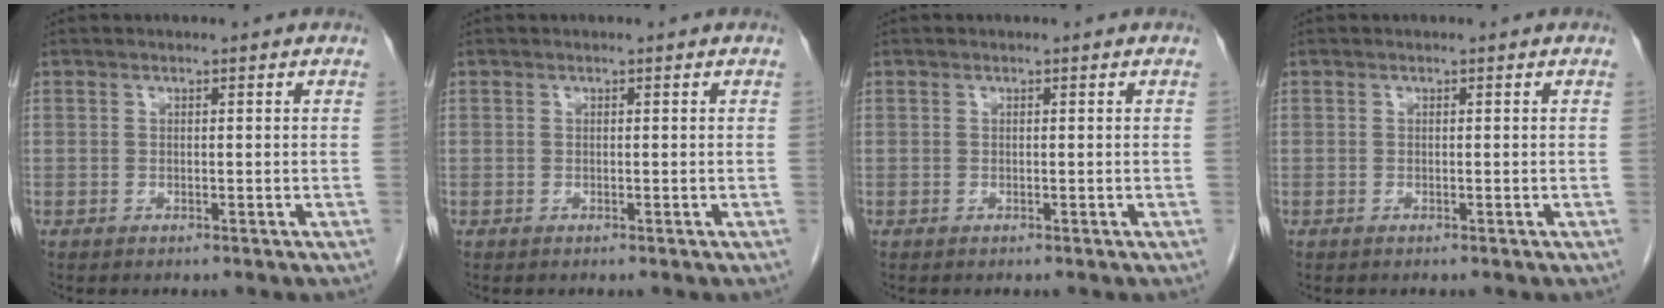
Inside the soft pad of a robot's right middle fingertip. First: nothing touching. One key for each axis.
{"total": 0.0}
{"total": 0.0}
{"total": 0.0}